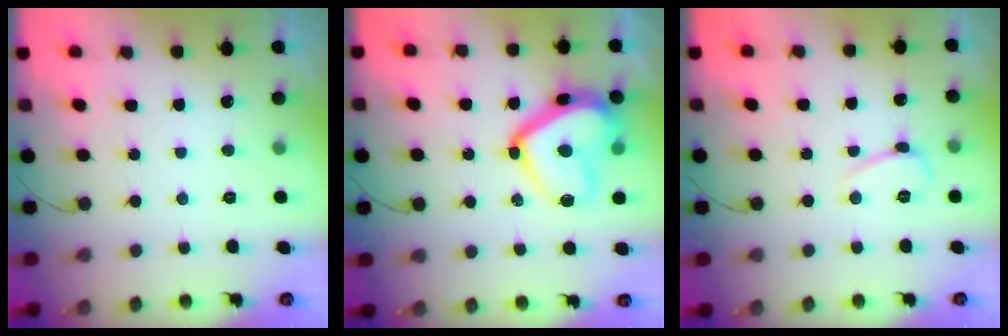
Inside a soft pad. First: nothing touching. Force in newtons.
{"total": 17.7, "press": 17.7, "slide": 1.4}
{"total": 5.6, "press": 5.6, "slide": 0.6}